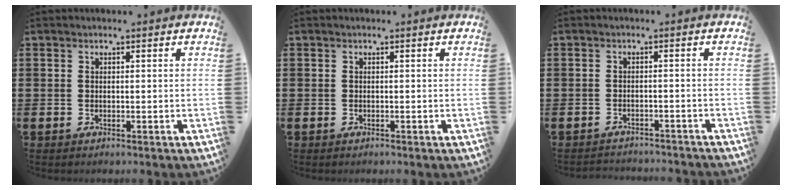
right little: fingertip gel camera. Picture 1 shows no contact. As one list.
[{"total": 0.0}, {"total": 1.7, "force": [-1.7, -0.1, -0.2], "torque": [-0.002, 0.004, -0.037]}]